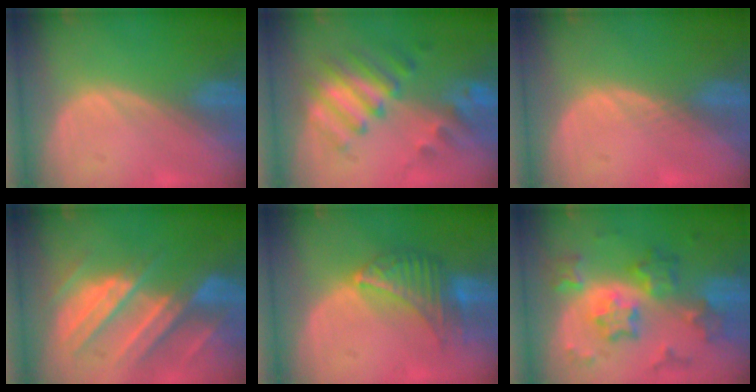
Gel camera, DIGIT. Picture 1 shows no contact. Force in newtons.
{"total": 7.9, "press": 7.6, "slide": 2.1}
{"total": 0.7, "press": 0.6, "slide": 0.3}
{"total": 10.5, "press": 9.3, "slide": 4.9}
{"total": 6.8, "press": 6.7, "slide": 1.4}
{"total": 9.4, "press": 9.4, "slide": 0.8}